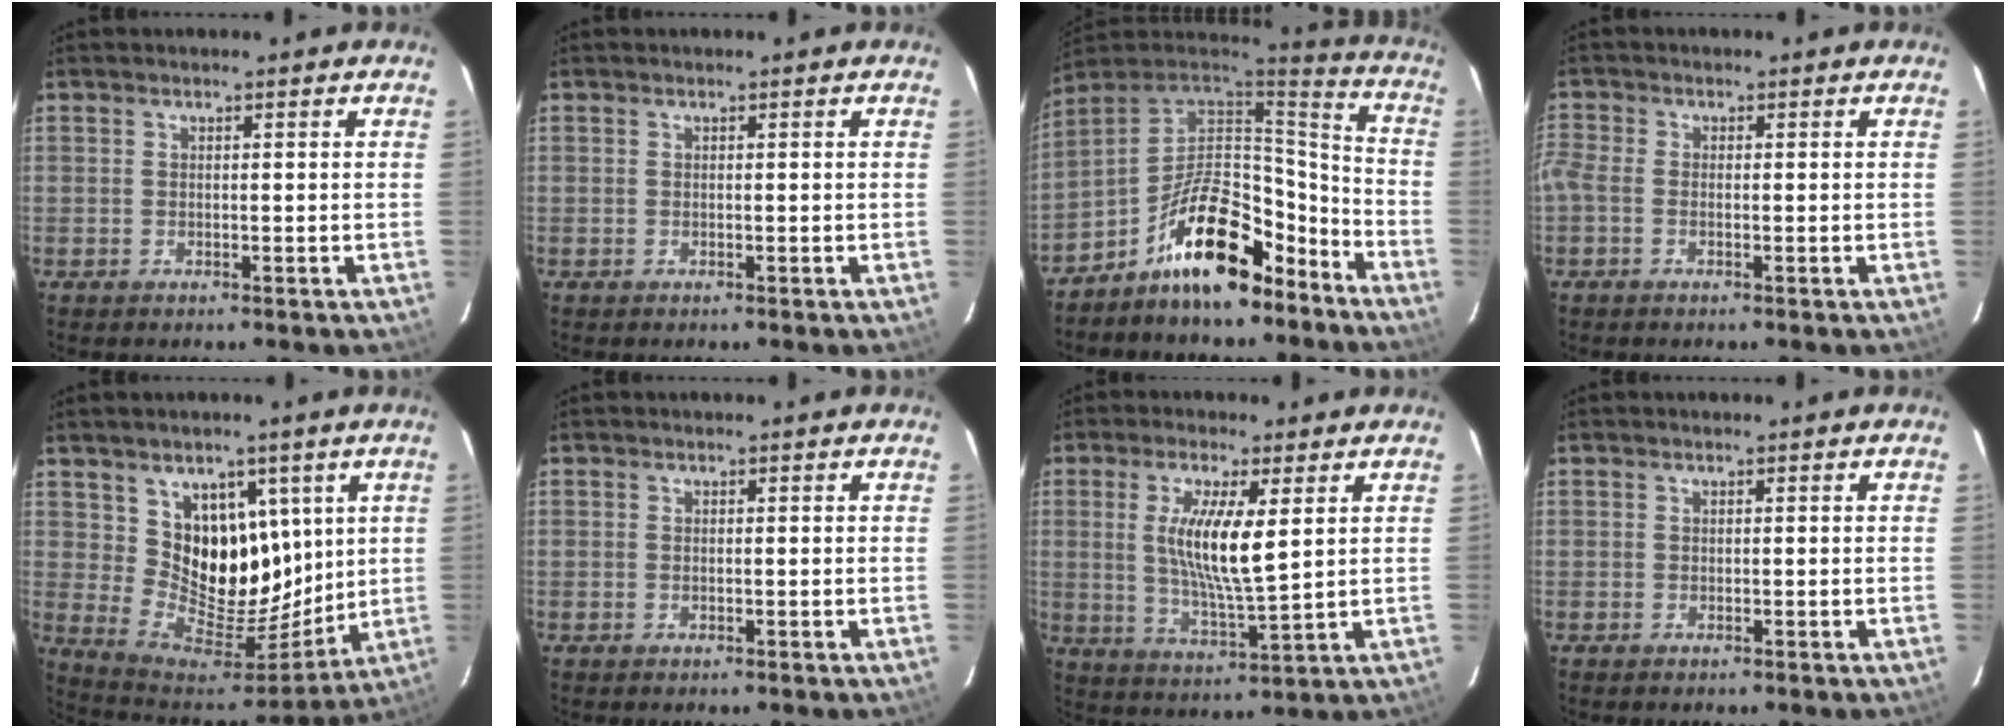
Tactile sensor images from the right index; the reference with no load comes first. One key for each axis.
{"total": 0.0}
{"total": 18.2, "fx": -11.2, "fy": 8.1, "fz": 11.8, "tx": -0.203, "ty": 0.039, "tz": -0.178}
{"total": 2.2, "fx": -1.0, "fy": 1.0, "fz": 1.7, "tx": -0.042, "ty": -0.002, "tz": -0.025}
{"total": 15.0, "fx": 5.9, "fy": 11.6, "fz": 7.4, "tx": -0.130, "ty": -0.020, "tz": 0.121}
{"total": 0.0}
{"total": 10.4, "fx": 2.4, "fy": 1.8, "fz": 9.9, "tx": -0.189, "ty": -0.010, "tz": 0.047}
{"total": 0.0}